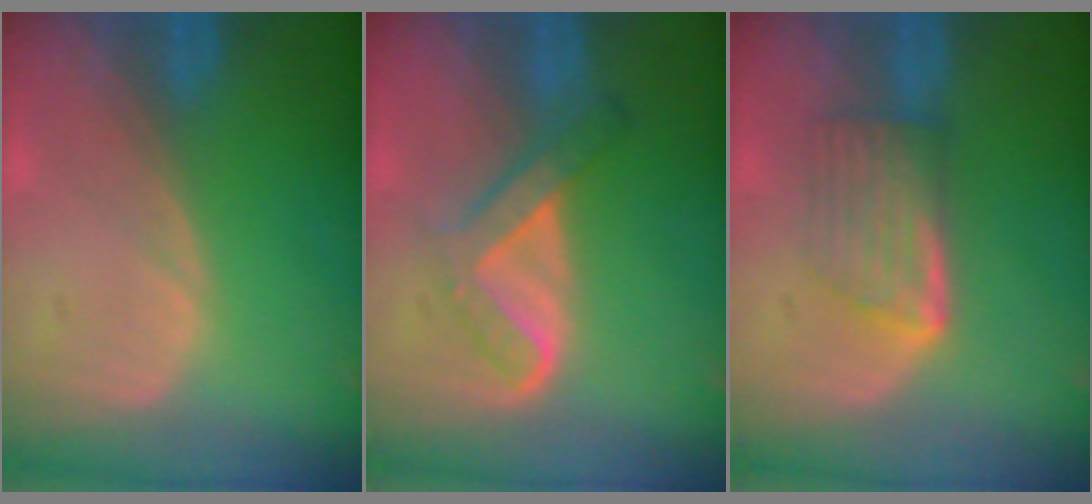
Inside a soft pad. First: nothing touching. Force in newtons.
{"total": 5.3, "press": 5.0, "slide": 1.6}
{"total": 5.8, "press": 5.4, "slide": 2.0}